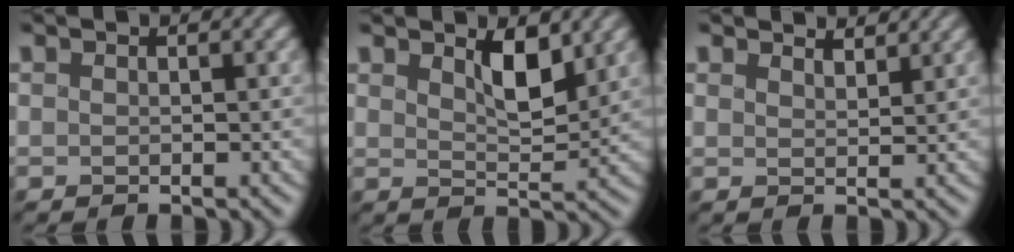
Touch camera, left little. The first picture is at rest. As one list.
[{"total": 3.4, "force": [1.7, 1.3, 2.6], "torque": [-0.050, -0.007, 0.025]}, {"total": 2.7, "force": [2.6, 0.4, 0.7], "torque": [-0.019, 0.004, 0.031]}]